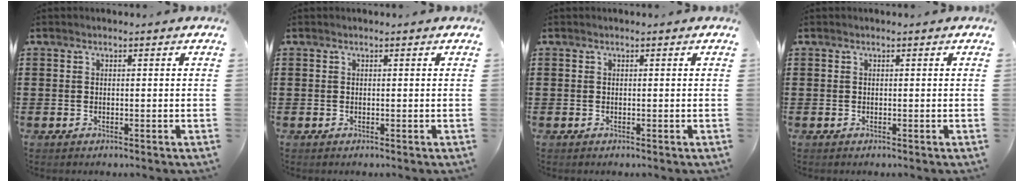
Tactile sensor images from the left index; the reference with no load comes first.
{"total": 0.0}
{"total": 0.0}
{"total": 0.0}